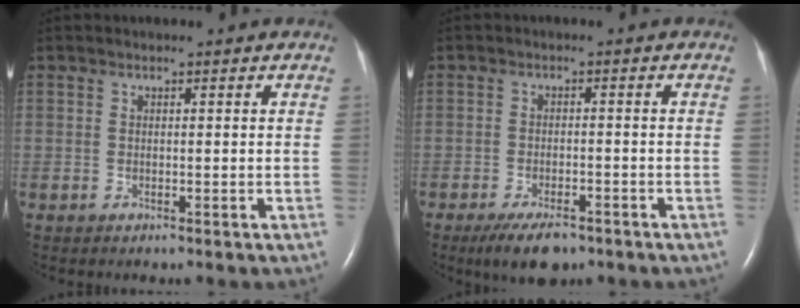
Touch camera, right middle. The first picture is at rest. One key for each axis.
{"total": 5.9, "fx": -4.2, "fy": 2.2, "fz": 3.5, "tx": -0.064, "ty": -0.006, "tz": -0.067}